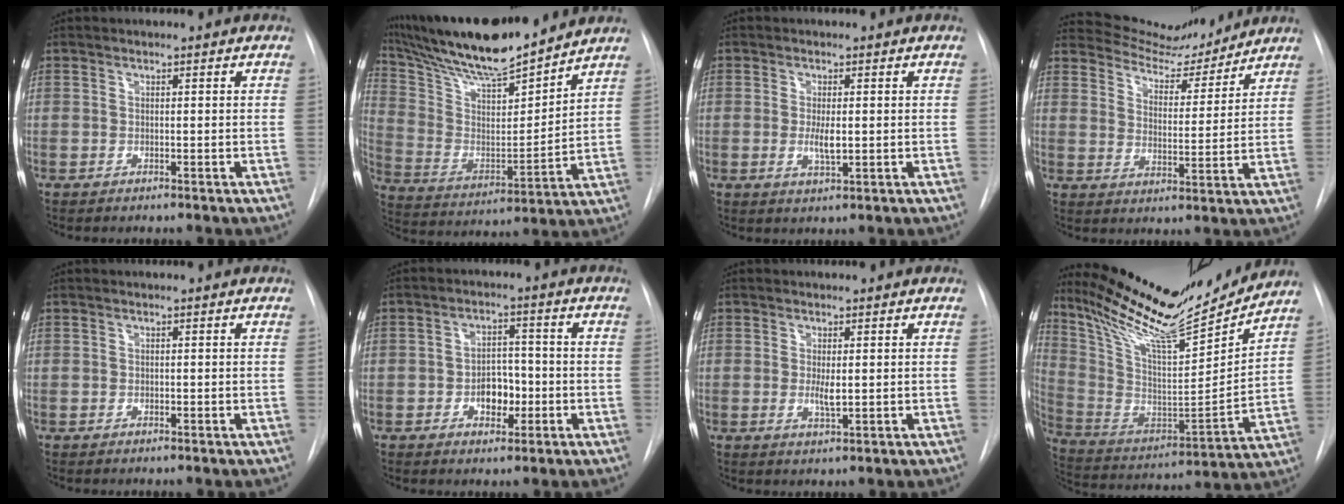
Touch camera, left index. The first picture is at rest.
{"total": 20.2, "force": [17.8, 2.0, 9.2], "torque": [-0.174, -0.001, 0.308]}
{"total": 2.7, "force": [0.0, 0.7, 2.6], "torque": [-0.049, -0.009, 0.001]}
{"total": 10.7, "force": [10.5, 1.9, 1.0], "torque": [-0.019, -0.008, 0.164]}
{"total": 0.0}
{"total": 4.9, "force": [-1.5, 3.1, 3.4], "torque": [-0.048, 0.007, -0.021]}
{"total": 2.1, "force": [0.2, 0.5, 2.0], "torque": [-0.041, -0.008, 0.007]}
{"total": 23.3, "force": [20.9, 2.5, 10.0], "torque": [-0.192, -0.040, 0.340]}